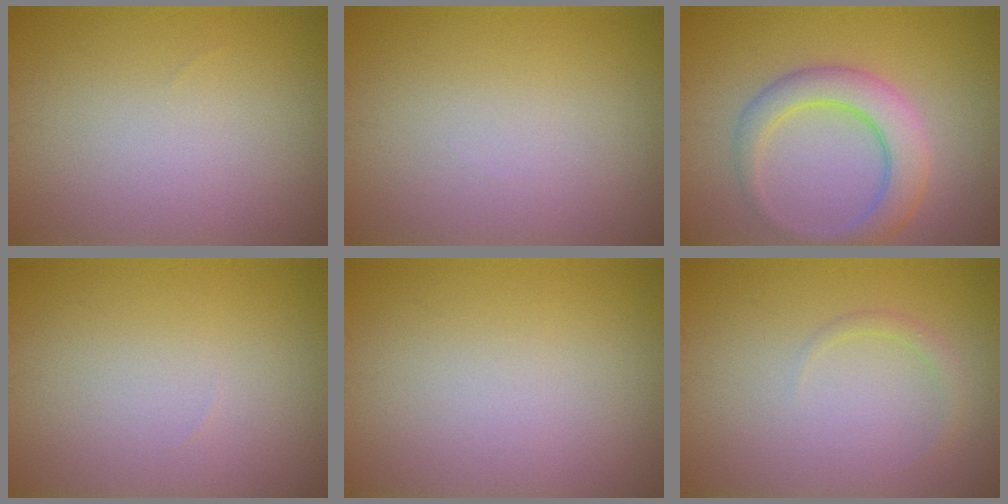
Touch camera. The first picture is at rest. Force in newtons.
{"total": 0.0}
{"total": 4.6, "press": 4.6, "slide": 0.2}
{"total": 0.0}
{"total": 0.0}
{"total": 1.0, "press": 1.0, "slide": 0.1}